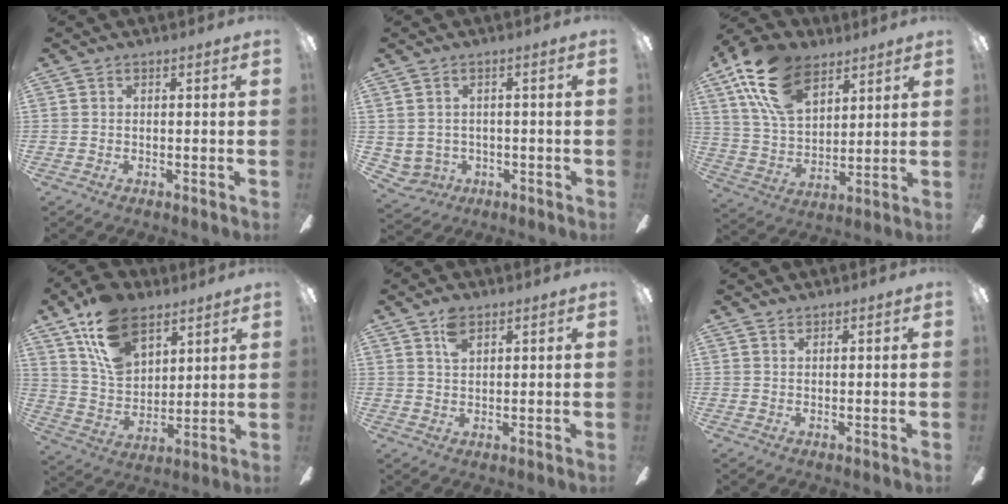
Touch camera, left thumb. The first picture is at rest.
{"total": 3.0, "force": [0.9, 2.8, 0.7], "torque": [-0.031, -0.005, 0.016]}
{"total": 18.7, "force": [10.6, 11.0, 10.8], "torque": [-0.218, -0.031, 0.198]}
{"total": 16.3, "force": [10.0, 9.8, 8.3], "torque": [-0.158, -0.034, 0.191]}
{"total": 4.2, "force": [2.7, 2.2, 2.4], "torque": [-0.046, -0.002, 0.049]}
{"total": 0.9, "force": [0.8, 0.4, 0.2], "torque": [-0.005, 0.001, 0.016]}